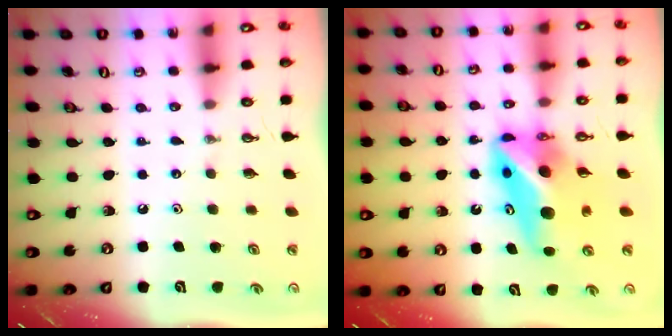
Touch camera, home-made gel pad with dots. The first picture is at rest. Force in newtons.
{"total": 12.9, "press": 12.6, "slide": 2.9}